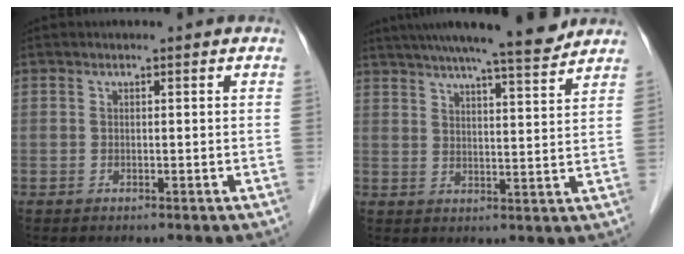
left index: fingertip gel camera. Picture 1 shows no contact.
{"total": 13.8, "force": [12.2, 0.3, 6.3], "torque": [-0.101, 0.008, 0.168]}